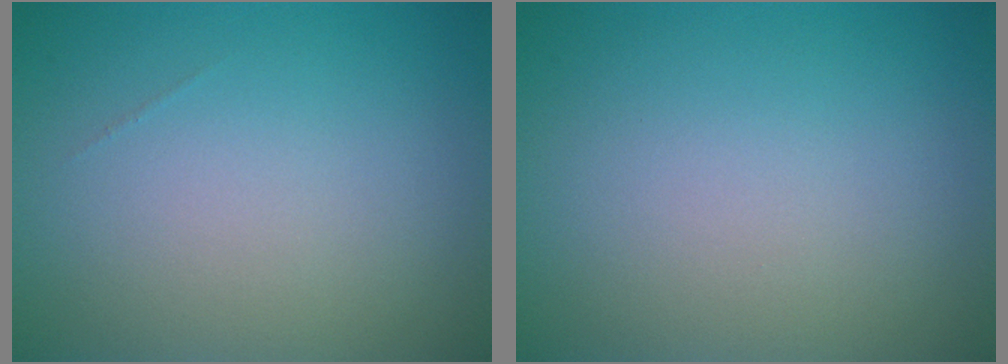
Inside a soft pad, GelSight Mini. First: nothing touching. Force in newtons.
{"total": 0.0}